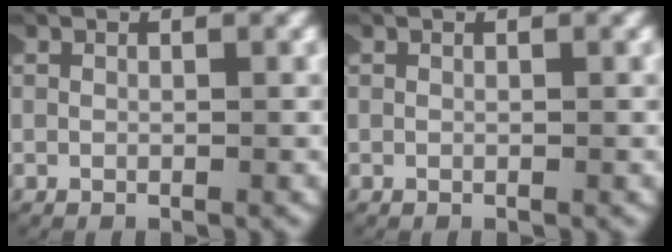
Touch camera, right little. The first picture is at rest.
{"total": 0.0}